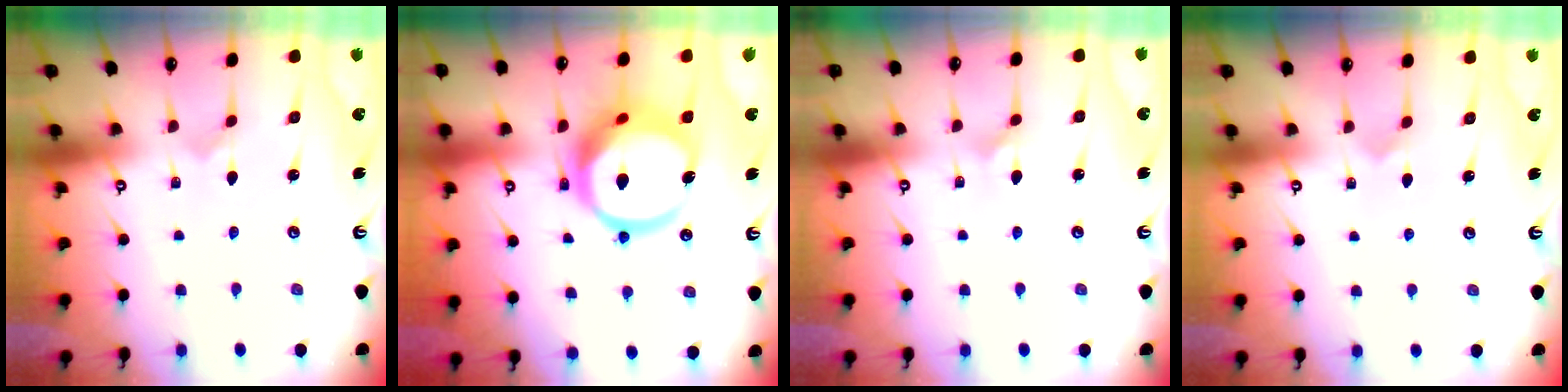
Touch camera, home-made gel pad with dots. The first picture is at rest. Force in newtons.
{"total": 18.5, "press": 18.3, "slide": 2.2}
{"total": 1.9, "press": 1.9, "slide": 0.1}
{"total": 3.3, "press": 3.3, "slide": 0.2}